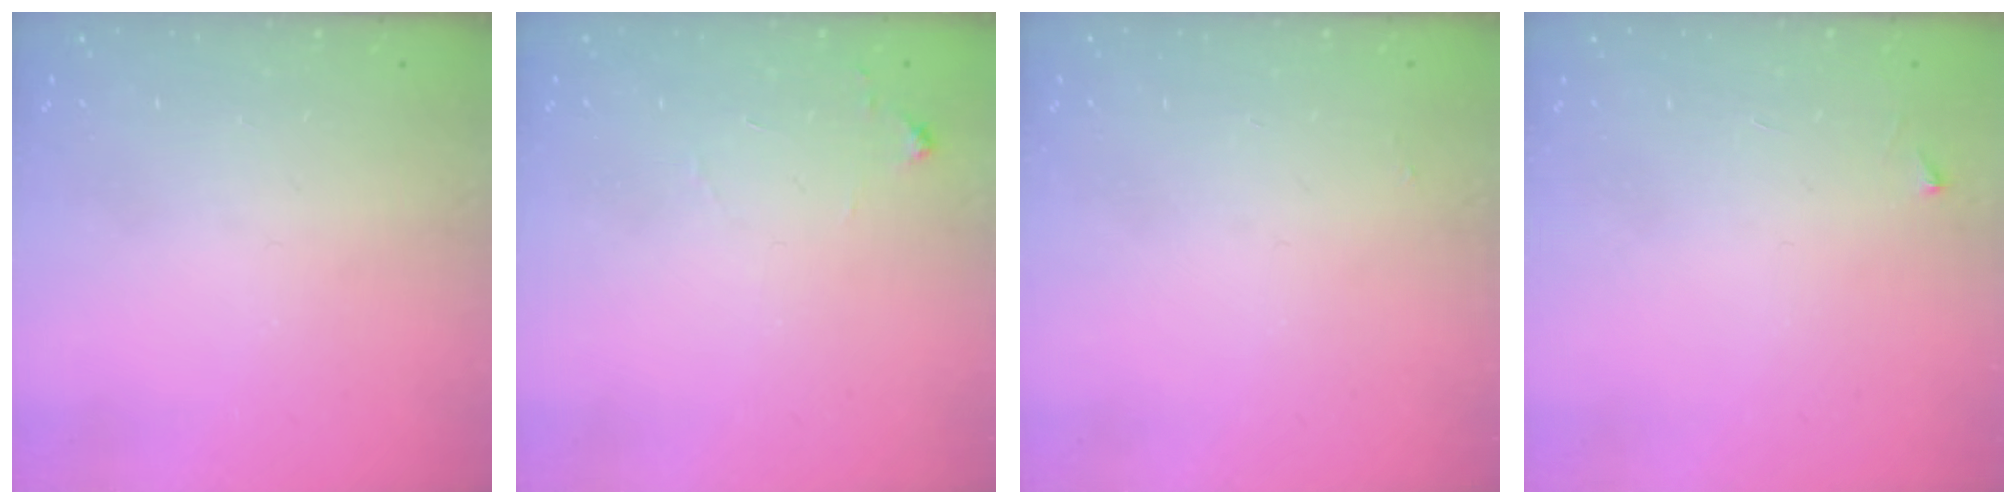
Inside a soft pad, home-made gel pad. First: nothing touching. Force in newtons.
{"total": 6.7, "press": 6.7, "slide": 0.9}
{"total": 1.9, "press": 1.9, "slide": 0.3}
{"total": 2.5, "press": 2.5, "slide": 0.3}